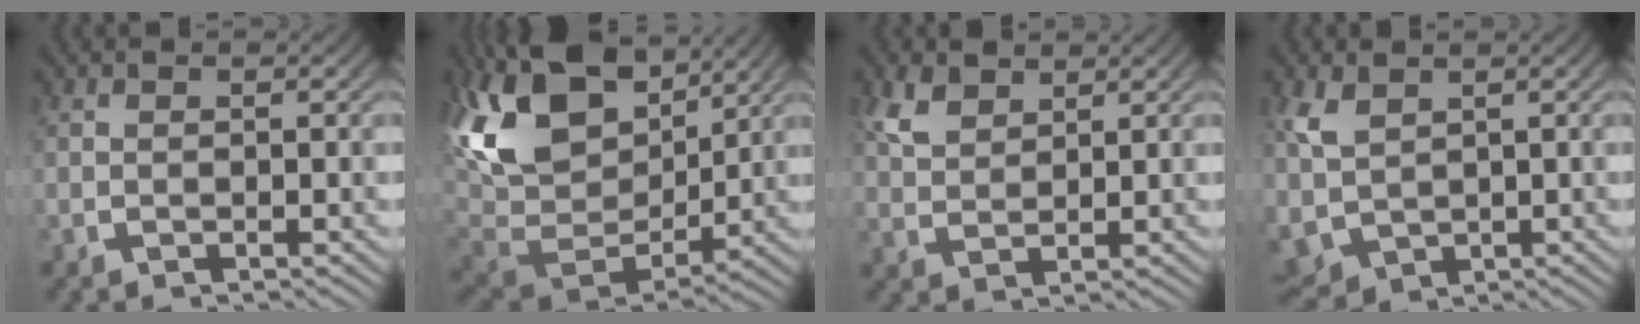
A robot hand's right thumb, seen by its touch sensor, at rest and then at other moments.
{"total": 14.2, "force": [3.4, 8.8, 10.7], "torque": [-0.241, -0.027, 0.073]}
{"total": 3.4, "force": [2.4, 1.6, 1.6], "torque": [-0.034, 0.000, 0.056]}
{"total": 6.4, "force": [-0.4, 5.2, 3.7], "torque": [-0.098, -0.037, 0.024]}